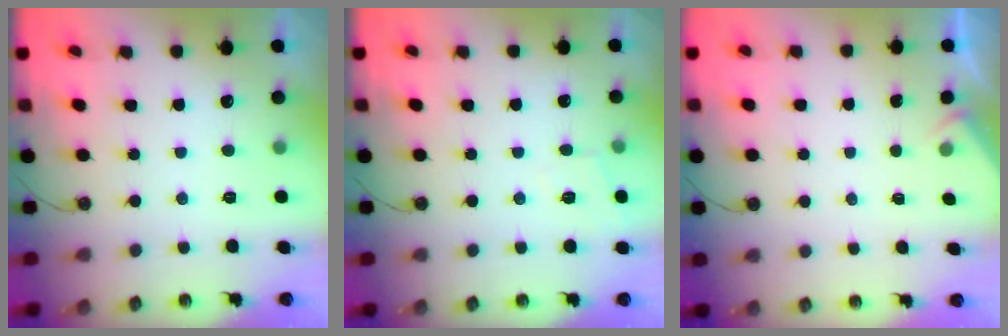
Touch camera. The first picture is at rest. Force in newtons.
{"total": 4.9, "press": 4.8, "slide": 0.8}
{"total": 1.8, "press": 1.8, "slide": 0.4}